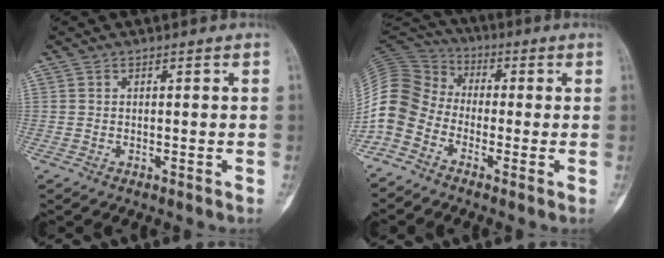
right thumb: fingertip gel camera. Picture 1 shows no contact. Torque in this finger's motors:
{"motor_torque": [0.02, 0.66, 1.28, -0.35, 0.24]}